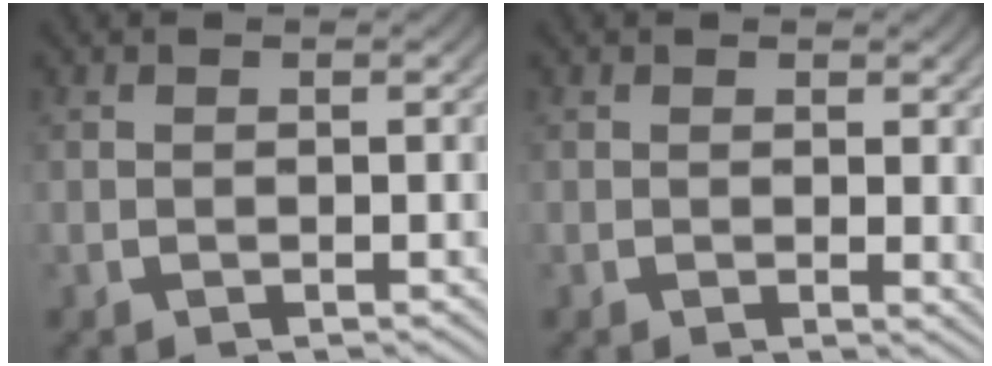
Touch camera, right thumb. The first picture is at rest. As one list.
[{"total": 1.2, "force": [0.5, 0.3, 1.0], "torque": [-0.006, -0.005, 0.006]}]